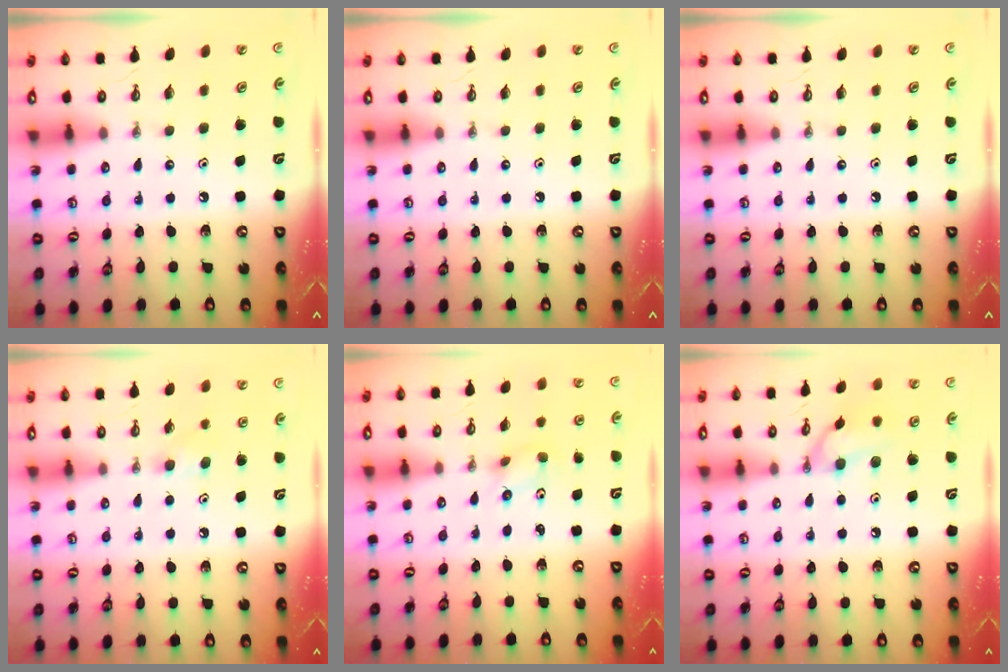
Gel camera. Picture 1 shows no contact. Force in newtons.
{"total": 0.0}
{"total": 0.0}
{"total": 5.2, "press": 4.5, "slide": 2.5}
{"total": 2.5, "press": 2.2, "slide": 1.2}
{"total": 11.7, "press": 9.6, "slide": 6.6}